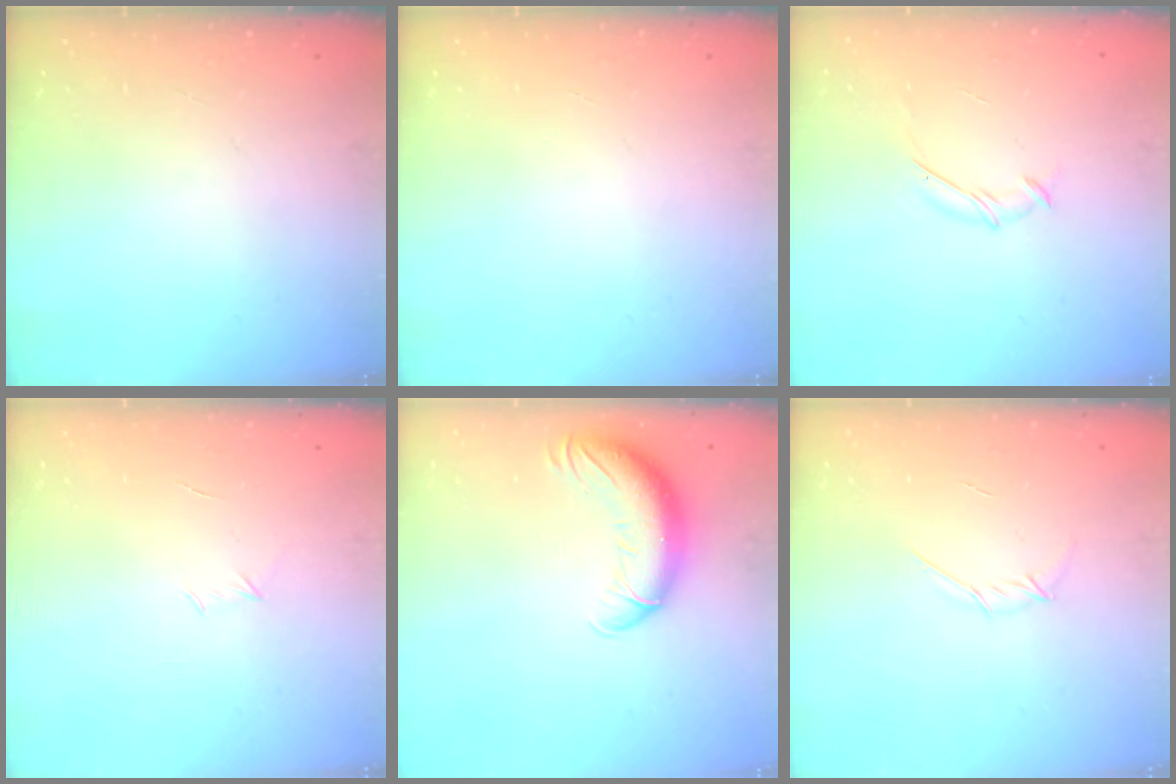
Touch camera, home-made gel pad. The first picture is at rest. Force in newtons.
{"total": 0.0}
{"total": 5.3, "press": 5.1, "slide": 1.0}
{"total": 3.0, "press": 2.9, "slide": 0.8}
{"total": 13.4, "press": 13.0, "slide": 3.2}
{"total": 4.2, "press": 4.2, "slide": 0.8}